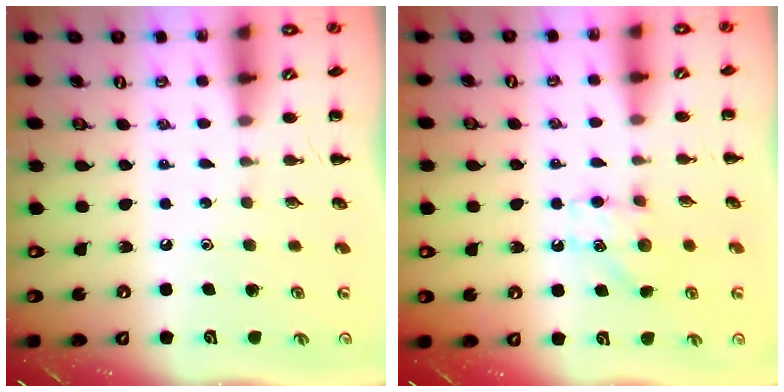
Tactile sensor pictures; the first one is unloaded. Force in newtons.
{"total": 6.8, "press": 6.8, "slide": 1.0}